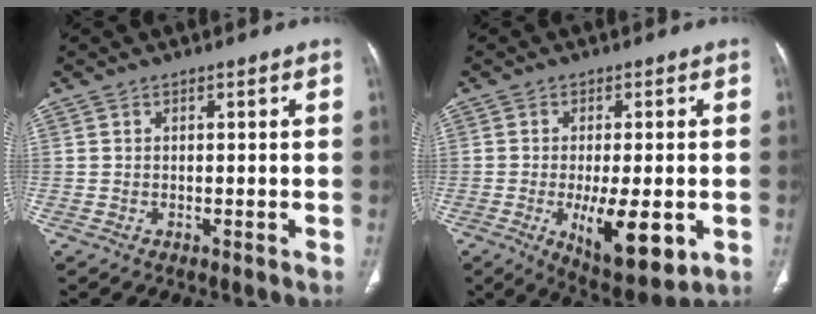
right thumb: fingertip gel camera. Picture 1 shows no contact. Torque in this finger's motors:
{"motor_torque": [1.65, 1.45, 0.28, -0.22, 0.41]}